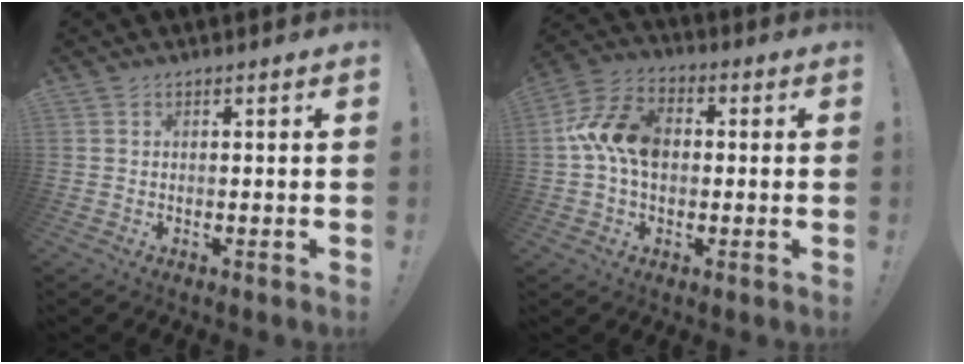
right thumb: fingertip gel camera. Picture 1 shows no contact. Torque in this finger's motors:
{"motor_torque": [1.70, 2.02, 1.19, -0.23, 0.10]}